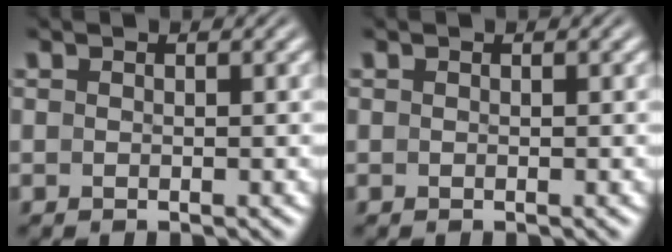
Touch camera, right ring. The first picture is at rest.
{"total": 0.0}